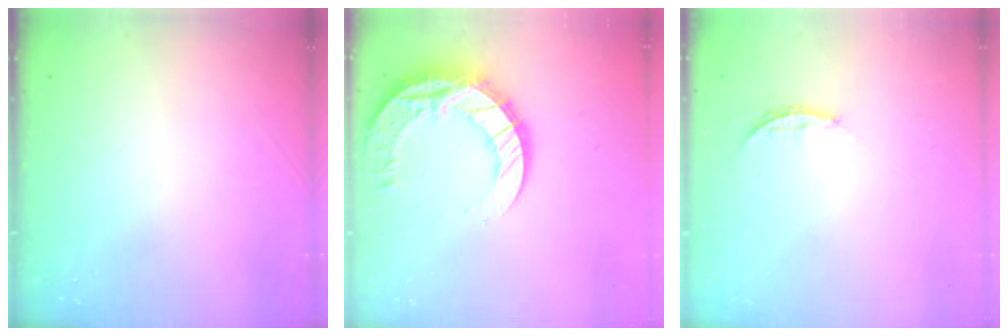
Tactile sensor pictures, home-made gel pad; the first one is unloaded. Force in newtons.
{"total": 16.8, "press": 16.7, "slide": 1.7}
{"total": 3.8, "press": 3.8, "slide": 0.3}